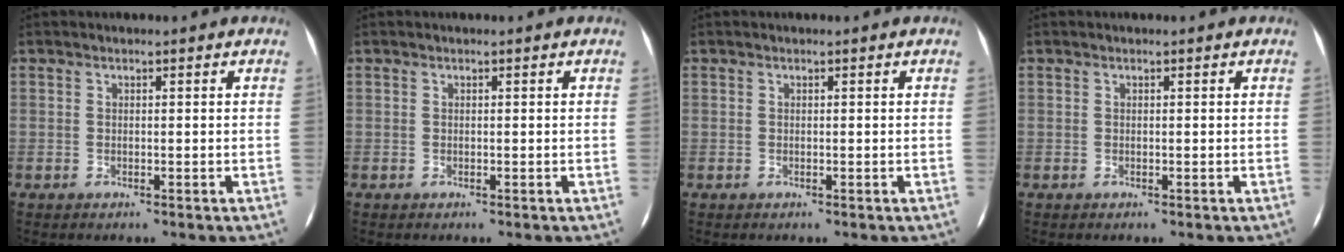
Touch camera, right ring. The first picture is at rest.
{"total": 0.0}
{"total": 0.0}
{"total": 0.0}